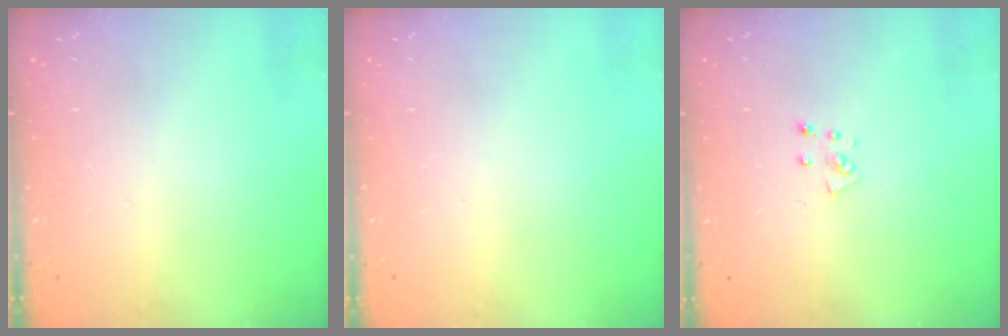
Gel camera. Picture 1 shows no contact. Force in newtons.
{"total": 0.0}
{"total": 2.8, "press": 2.8, "slide": 0.2}